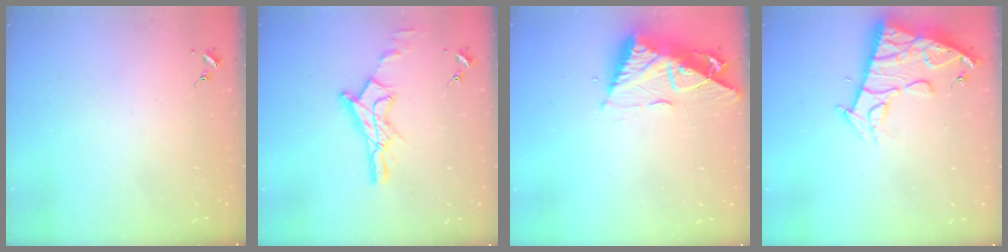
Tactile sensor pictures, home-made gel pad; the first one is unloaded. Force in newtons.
{"total": 13.3, "press": 13.3, "slide": 1.0}
{"total": 11.9, "press": 11.8, "slide": 1.3}
{"total": 13.2, "press": 13.2, "slide": 1.4}